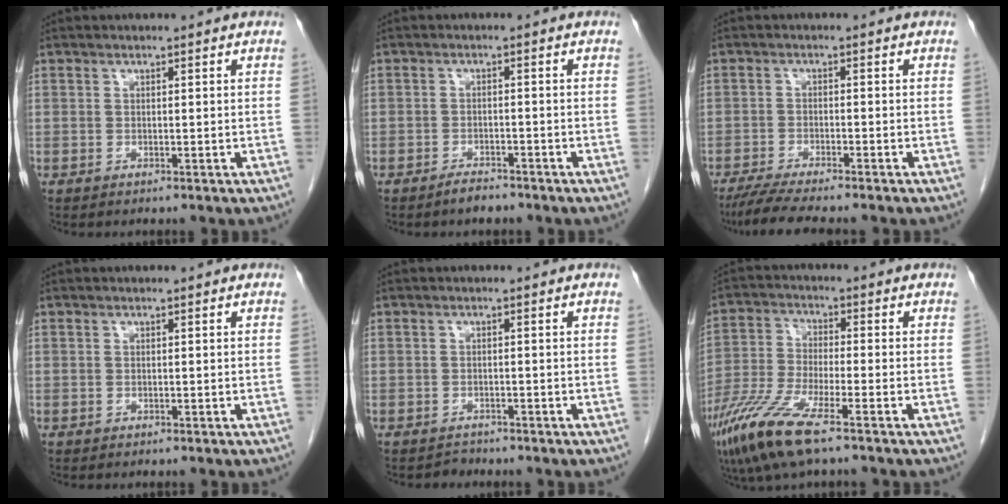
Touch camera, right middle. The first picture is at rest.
{"total": 2.4, "force": [-2.1, 0.7, 0.9], "torque": [-0.025, -0.002, -0.032]}
{"total": 6.9, "force": [-5.9, -0.1, 3.6], "torque": [-0.061, -0.022, -0.099]}
{"total": 0.0}
{"total": 1.2, "force": [-1.1, 0.3, -0.5], "torque": [0.001, -0.004, -0.019]}
{"total": 10.5, "force": [-6.7, 1.1, 8.0], "torque": [-0.185, -0.029, -0.132]}